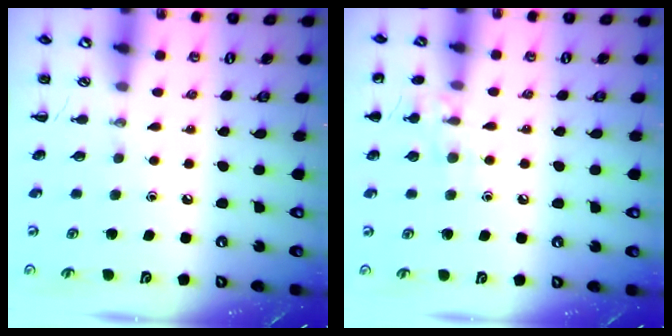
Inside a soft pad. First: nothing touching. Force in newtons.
{"total": 9.2, "press": 8.9, "slide": 2.0}